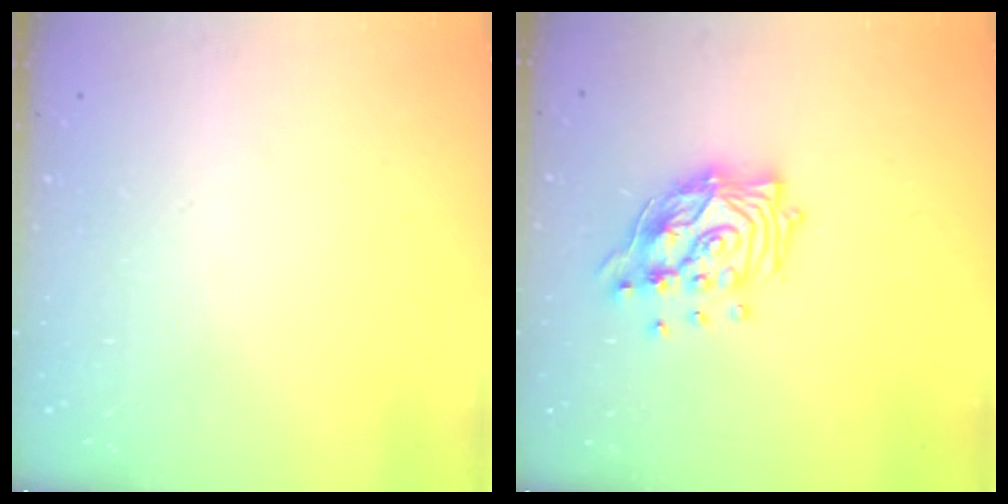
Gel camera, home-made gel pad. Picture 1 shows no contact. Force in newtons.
{"total": 15.2, "press": 15.2, "slide": 1.1}